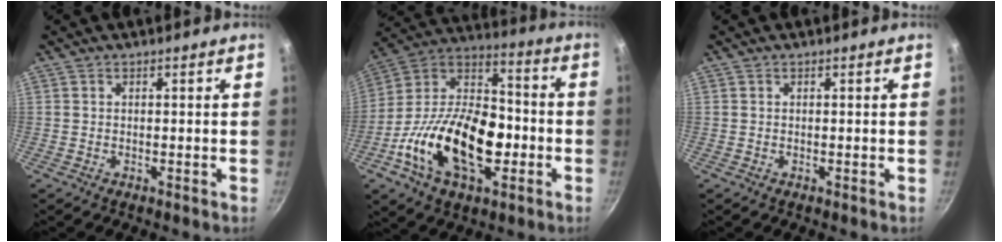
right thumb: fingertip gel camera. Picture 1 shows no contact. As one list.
[{"total": 25.2, "force": [-6.6, 14.9, 19.3], "torque": [-0.324, 0.052, -0.128]}, {"total": 0.0}]